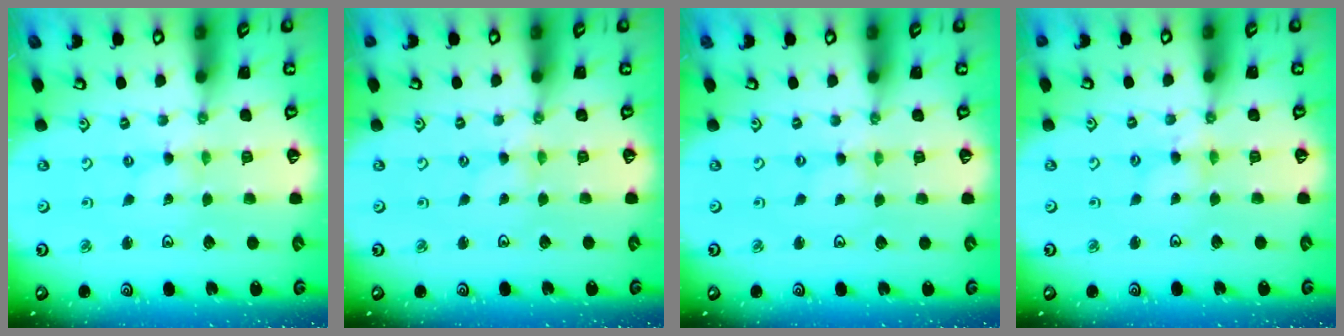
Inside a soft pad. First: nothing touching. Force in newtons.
{"total": 0.0}
{"total": 0.0}
{"total": 3.6, "press": 3.5, "slide": 0.4}